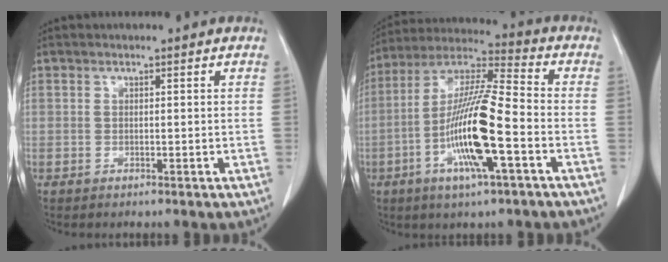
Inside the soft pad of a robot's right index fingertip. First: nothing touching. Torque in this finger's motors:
{"motor_torque": [2.14, 0.00, 0.57, 0.21]}